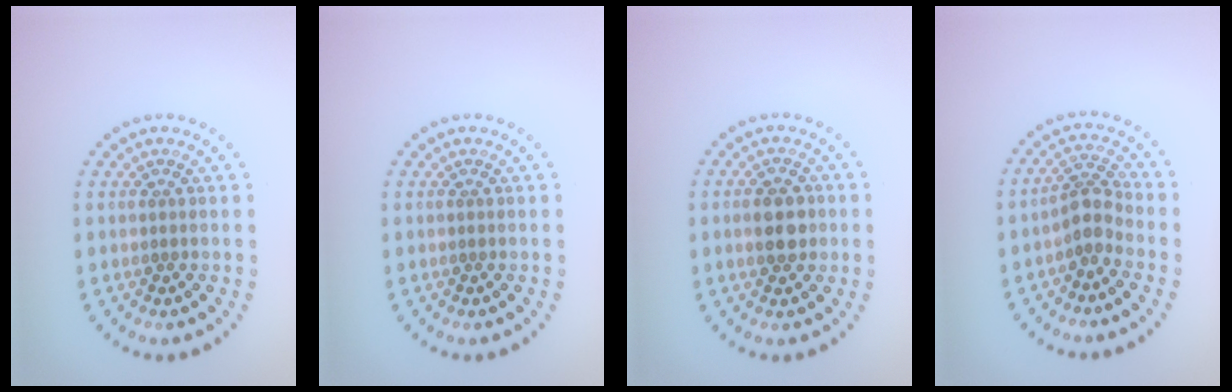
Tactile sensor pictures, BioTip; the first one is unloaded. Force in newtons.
{"total": 0.0}
{"total": 2.9, "press": 2.9, "slide": 0.1}
{"total": 2.7, "press": 2.1, "slide": 1.7}